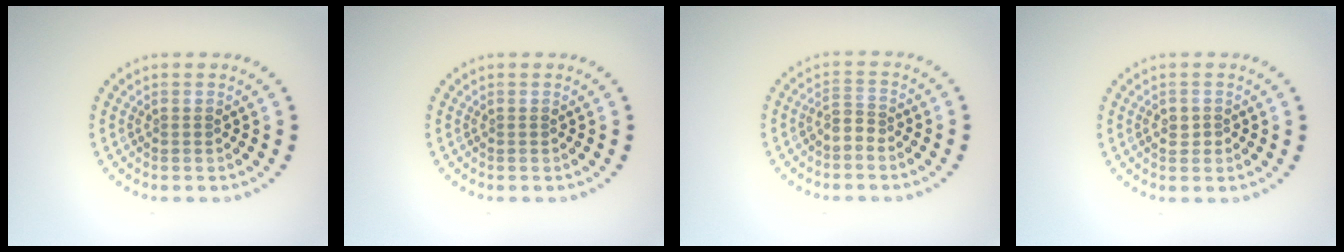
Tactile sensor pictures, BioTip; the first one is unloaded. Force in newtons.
{"total": 0.0}
{"total": 1.7, "press": 1.3, "slide": 1.1}
{"total": 1.3, "press": 1.3, "slide": 0.4}